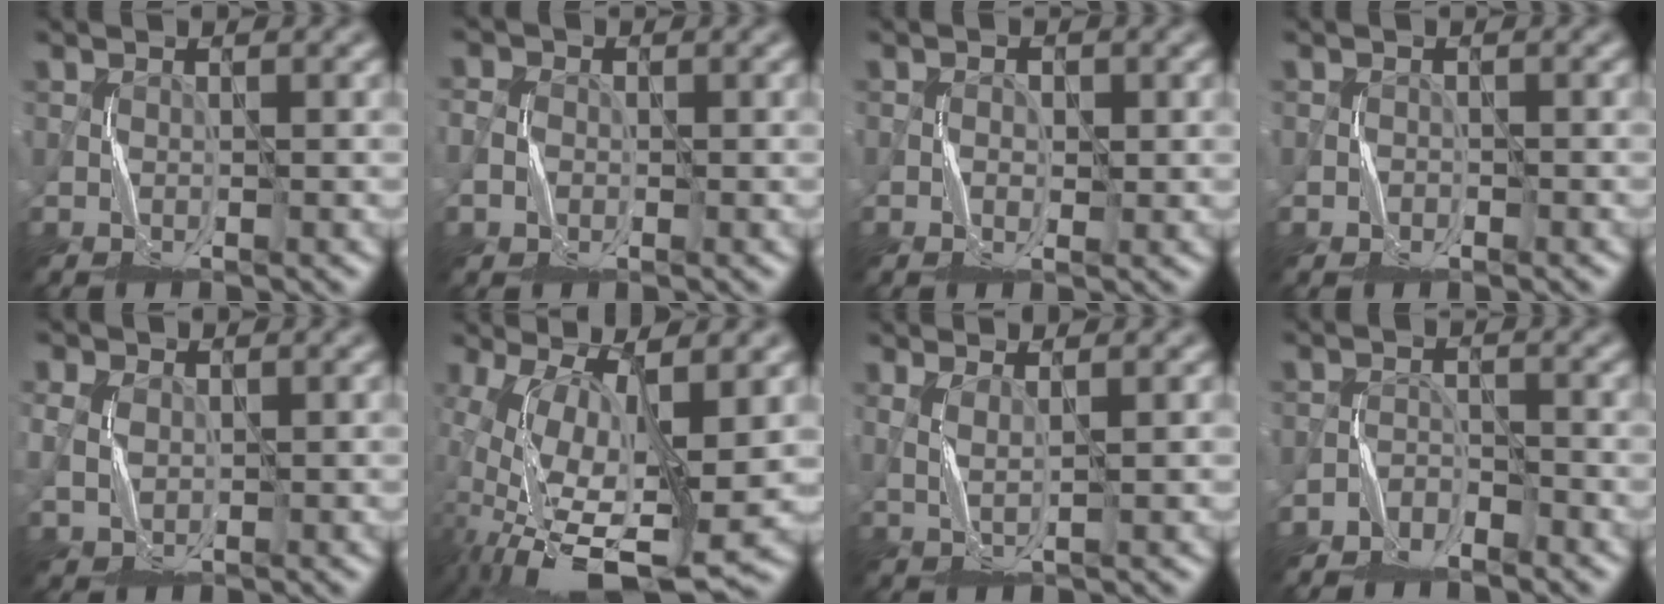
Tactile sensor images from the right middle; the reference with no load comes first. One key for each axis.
{"total": 1.8, "fx": -0.5, "fy": 1.6, "fz": 0.7, "tx": -0.020, "ty": -0.002, "tz": -0.008}
{"total": 1.1, "fx": -0.3, "fy": 0.7, "fz": 0.9, "tx": -0.011, "ty": 0.003, "tz": -0.008}
{"total": 0.7, "fx": -0.5, "fy": 0.5, "fz": 0.0, "tx": 0.001, "ty": 0.000, "tz": -0.011}
{"total": 2.0, "fx": 0.5, "fy": 1.6, "fz": 1.1, "tx": -0.036, "ty": 0.002, "tz": 0.013}
{"total": 14.6, "fx": -3.8, "fy": 5.8, "fz": 12.9, "tx": -0.266, "ty": -0.022, "tz": -0.052}
{"total": 1.2, "fx": 0.7, "fy": 0.1, "fz": 1.0, "tx": -0.027, "ty": -0.004, "tz": 0.015}
{"total": 2.1, "fx": -2.0, "fy": 0.6, "fz": -0.2, "tx": 0.003, "ty": 0.007, "tz": -0.043}